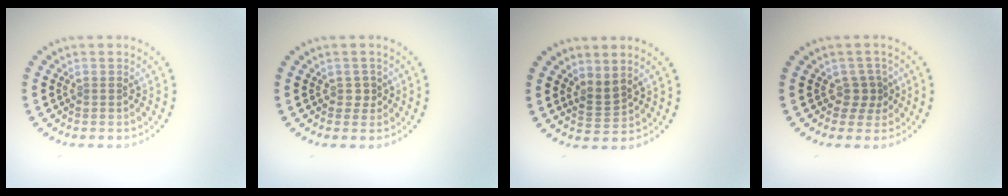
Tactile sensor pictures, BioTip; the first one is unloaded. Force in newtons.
{"total": 0.8, "press": 0.7, "slide": 0.4}
{"total": 1.9, "press": 1.4, "slide": 1.2}
{"total": 1.5, "press": 1.2, "slide": 0.9}